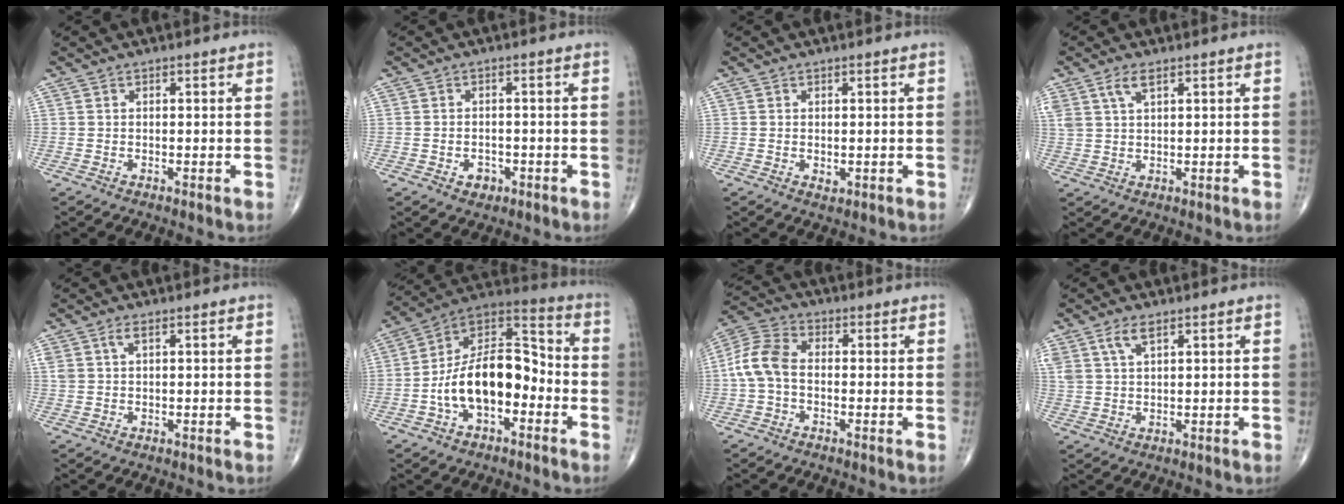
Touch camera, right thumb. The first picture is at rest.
{"total": 2.7, "force": [-1.2, 2.1, 1.3], "torque": [-0.008, 0.005, -0.012]}
{"total": 1.2, "force": [-0.1, 0.8, 0.8], "torque": [-0.012, -0.003, 0.001]}
{"total": 4.4, "force": [2.4, 1.9, 3.1], "torque": [-0.070, 0.002, 0.055]}
{"total": 2.3, "force": [1.2, 0.9, 1.7], "torque": [-0.043, 0.007, 0.029]}
{"total": 17.6, "force": [-4.3, 9.7, 14.0], "torque": [-0.222, 0.059, -0.082]}
{"total": 8.0, "force": [-0.7, 5.2, 6.0], "torque": [-0.126, 0.024, -0.026]}
{"total": 4.7, "force": [2.7, 2.0, 3.3], "torque": [-0.071, -0.001, 0.060]}